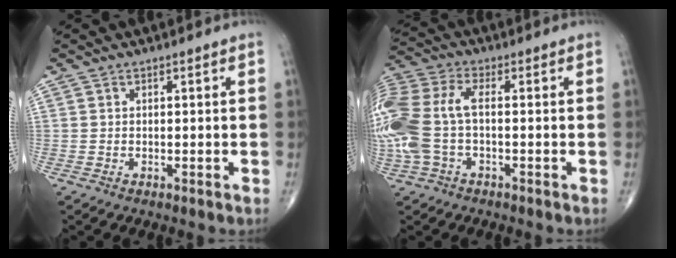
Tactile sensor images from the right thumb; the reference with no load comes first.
{"total": 15.0, "force": [-1.3, 7.8, 12.8], "torque": [-0.331, 0.022, -0.025]}